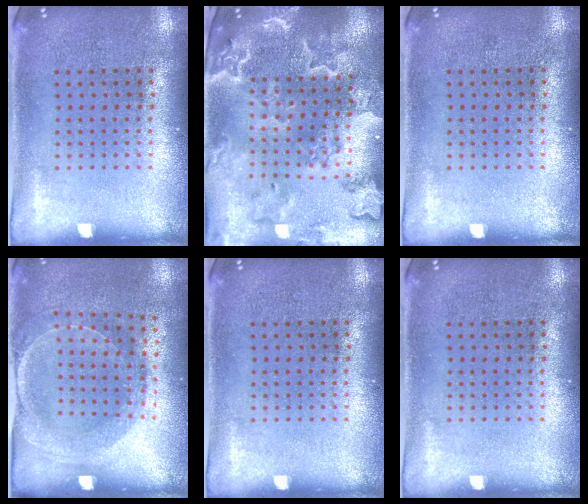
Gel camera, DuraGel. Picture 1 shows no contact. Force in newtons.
{"total": 3.7, "press": 3.2, "slide": 1.9}
{"total": 0.0}
{"total": 1.5, "press": 1.4, "slide": 0.4}
{"total": 0.0}
{"total": 0.0}